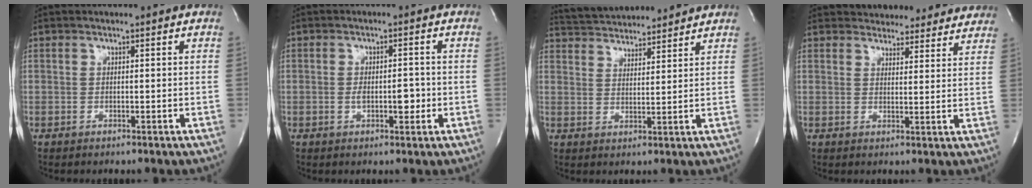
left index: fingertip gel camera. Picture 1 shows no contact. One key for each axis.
{"total": 3.7, "fx": -0.8, "fy": 1.5, "fz": 3.3, "tx": -0.054, "ty": 0.001, "tz": -0.007}
{"total": 12.2, "fx": 11.7, "fy": 1.9, "fz": 3.1, "tx": -0.058, "ty": 0.025, "tz": 0.180}
{"total": 14.4, "fx": 13.4, "fy": 4.7, "fz": 2.5, "tx": -0.008, "ty": 0.004, "tz": 0.151}